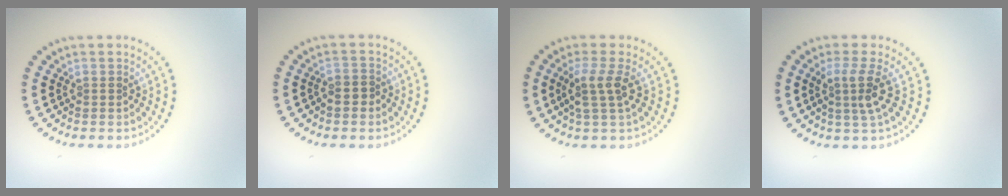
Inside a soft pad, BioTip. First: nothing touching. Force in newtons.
{"total": 1.1, "press": 0.9, "slide": 0.6}
{"total": 2.6, "press": 2.0, "slide": 1.7}
{"total": 2.7, "press": 1.9, "slide": 1.9}